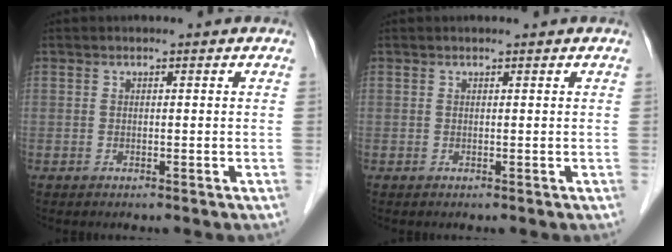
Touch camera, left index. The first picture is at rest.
{"total": 0.6, "force": [0.6, 0.0, 0.3], "torque": [-0.006, 0.005, 0.009]}